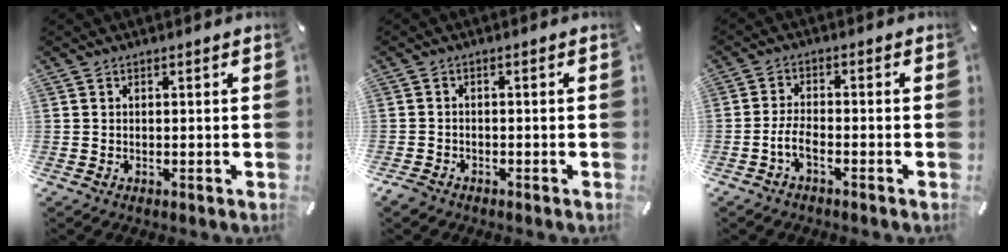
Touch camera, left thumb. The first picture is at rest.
{"total": 2.3, "force": [-1.8, 1.3, 0.8], "torque": [-0.019, 0.008, -0.037]}
{"total": 4.6, "force": [-2.3, 1.7, 3.5], "torque": [-0.080, 0.005, -0.047]}